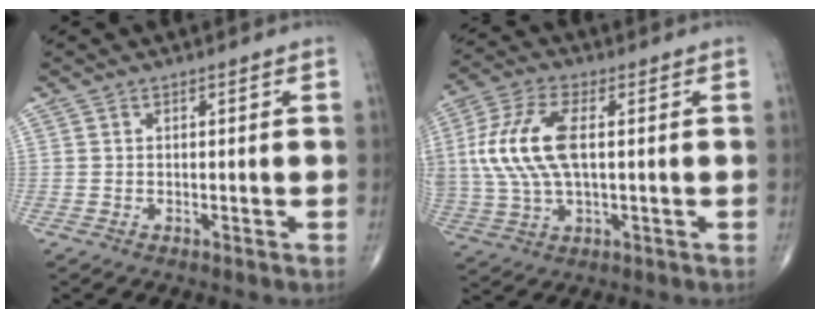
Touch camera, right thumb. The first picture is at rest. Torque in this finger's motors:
{"motor_torque": [0.47, 0.46, 1.85, 0.27, 0.40]}